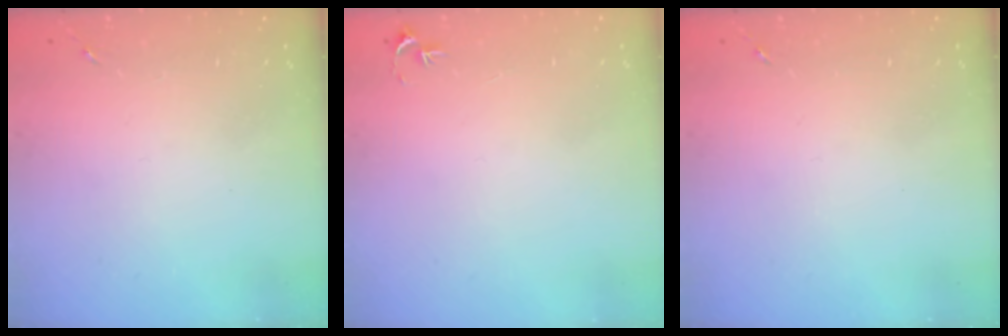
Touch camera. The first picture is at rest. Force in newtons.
{"total": 2.7, "press": 2.7, "slide": 0.3}
{"total": 0.0}